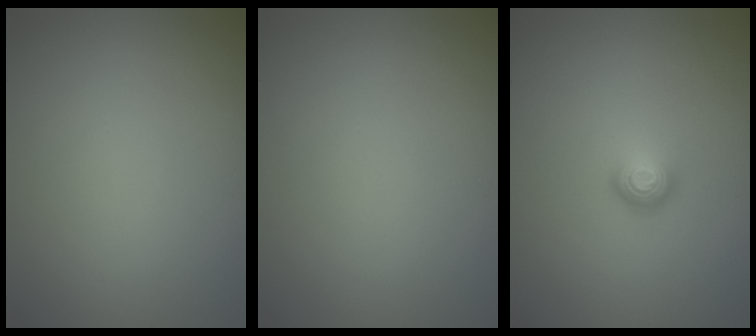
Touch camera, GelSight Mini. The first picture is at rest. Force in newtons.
{"total": 0.0}
{"total": 1.7, "press": 1.1, "slide": 1.3}